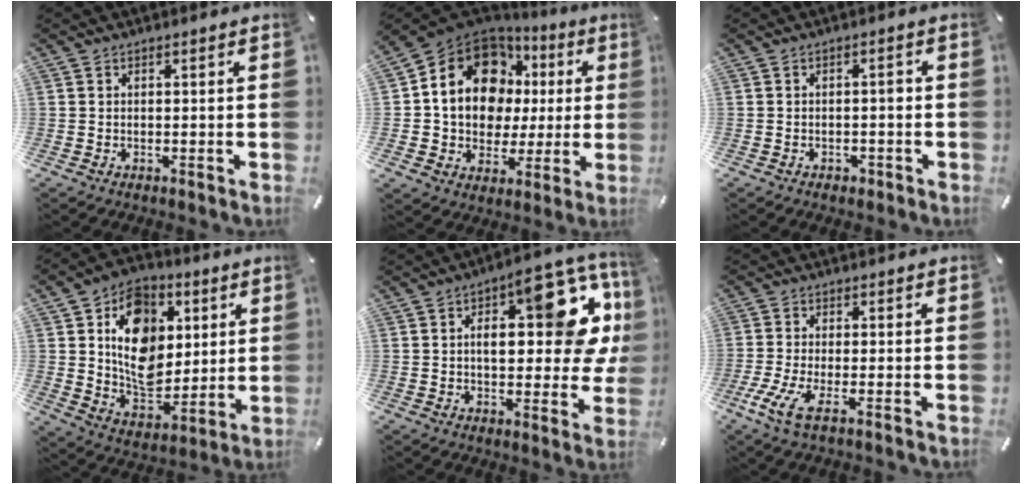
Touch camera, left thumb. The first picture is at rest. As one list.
[{"total": 16.3, "force": [5.1, 12.8, 8.7], "torque": [-0.159, -0.035, 0.091]}, {"total": 2.4, "force": [-0.7, 1.7, 1.6], "torque": [-0.031, 0.007, -0.017]}, {"total": 15.3, "force": [3.5, 12.2, 8.5], "torque": [-0.134, -0.019, 0.066]}, {"total": 20.3, "force": [5.8, 9.2, 17.1], "torque": [-0.224, -0.035, 0.088]}, {"total": 6.7, "force": [-2.6, 1.8, 5.9], "torque": [-0.141, -0.020, -0.047]}]